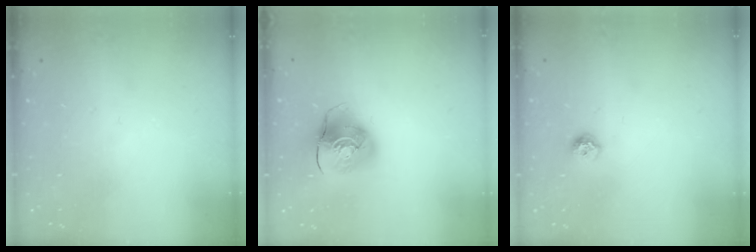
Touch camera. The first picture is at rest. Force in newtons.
{"total": 9.1, "press": 9.0, "slide": 1.2}
{"total": 6.4, "press": 6.3, "slide": 0.9}